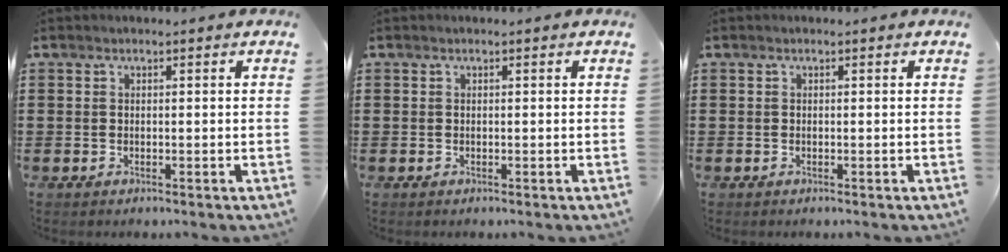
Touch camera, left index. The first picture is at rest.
{"total": 0.0}
{"total": 0.0}